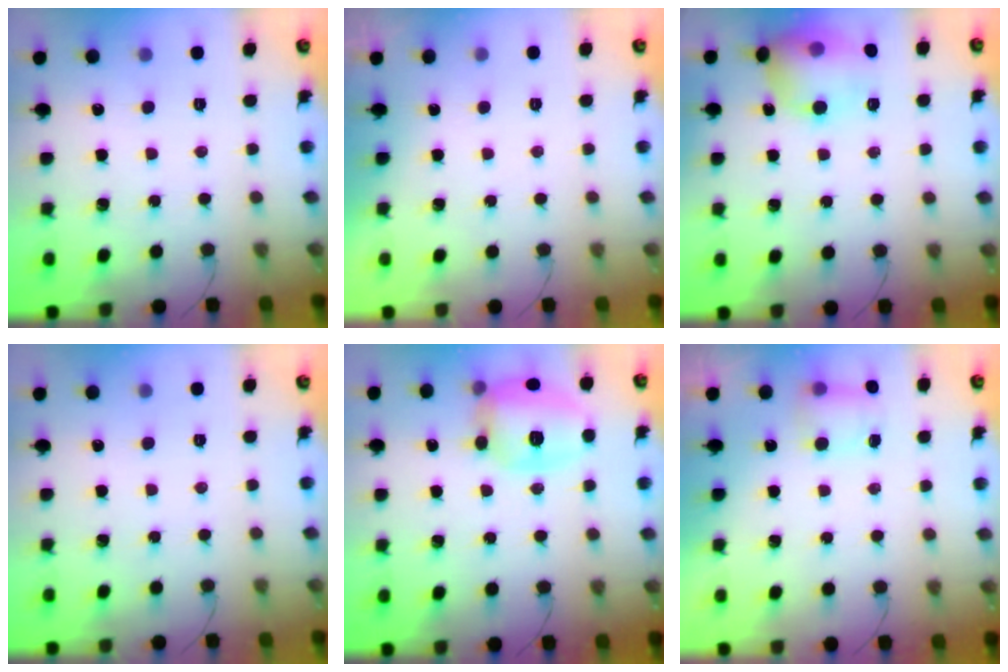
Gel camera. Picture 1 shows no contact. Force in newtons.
{"total": 0.0}
{"total": 13.2, "press": 13.0, "slide": 2.1}
{"total": 0.0}
{"total": 15.6, "press": 15.5, "slide": 1.3}
{"total": 4.6, "press": 4.5, "slide": 0.8}